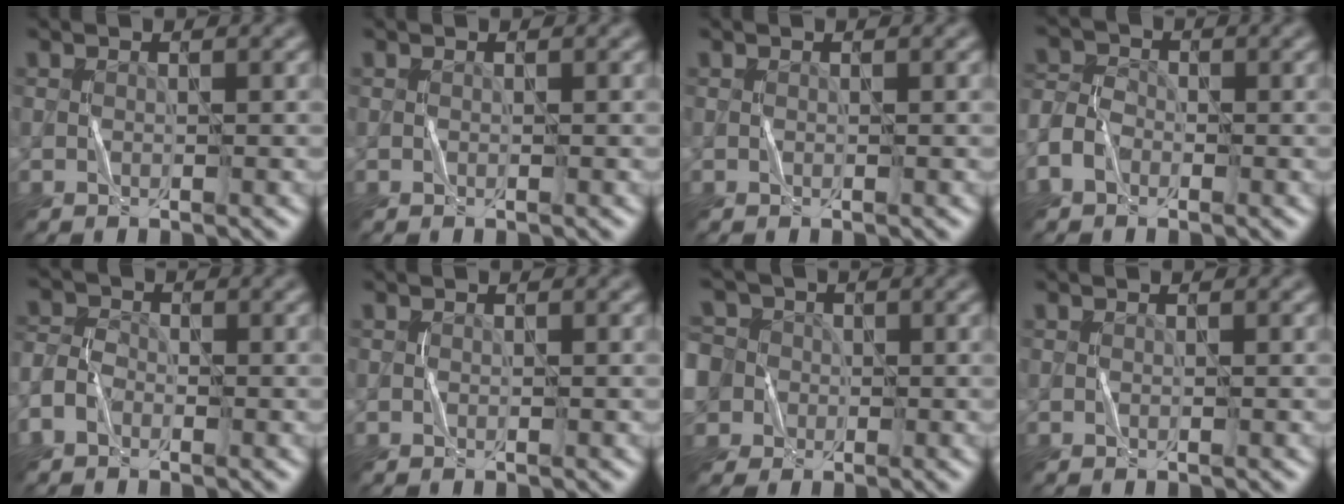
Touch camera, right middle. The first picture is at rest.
{"total": 0.0}
{"total": 0.0}
{"total": 2.8, "force": [-1.5, 2.0, 1.3], "torque": [-0.029, 0.005, -0.040]}
{"total": 2.4, "force": [-1.4, 1.6, 1.1], "torque": [-0.023, 0.005, -0.038]}
{"total": 0.0}
{"total": 9.2, "force": [-0.8, 8.5, 3.4], "torque": [-0.081, 0.025, -0.060]}
{"total": 0.0}